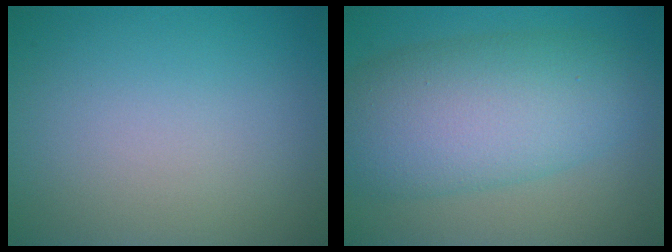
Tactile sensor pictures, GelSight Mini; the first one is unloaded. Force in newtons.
{"total": 9.5, "press": 9.5, "slide": 0.1}